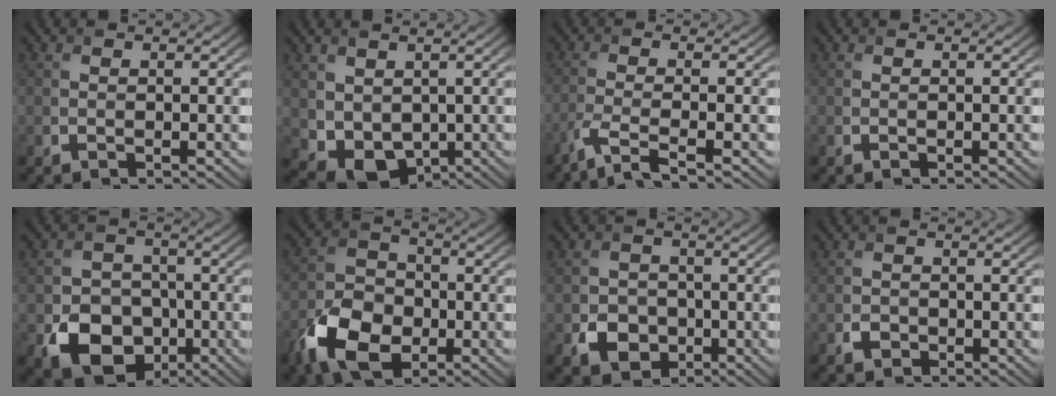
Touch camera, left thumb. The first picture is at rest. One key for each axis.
{"total": 5.3, "fx": 0.8, "fy": 4.2, "fz": 3.0, "tx": -0.083, "ty": -0.025, "tz": 0.025}
{"total": 4.0, "fx": -2.6, "fy": 0.5, "fz": 2.9, "tx": -0.050, "ty": 0.001, "tz": -0.074}
{"total": 0.0}
{"total": 9.8, "fx": -3.8, "fy": 7.7, "fz": 4.7, "tx": -0.091, "ty": -0.029, "tz": -0.076}
{"total": 10.2, "fx": -4.7, "fy": 6.7, "fz": 6.1, "tx": -0.136, "ty": -0.013, "tz": -0.101}
{"total": 4.7, "fx": -1.8, "fy": 3.9, "fz": 1.8, "tx": -0.032, "ty": -0.009, "tz": -0.034}
{"total": 1.6, "fx": -0.8, "fy": 1.2, "fz": 0.5, "tx": -0.006, "ty": -0.002, "tz": -0.017}